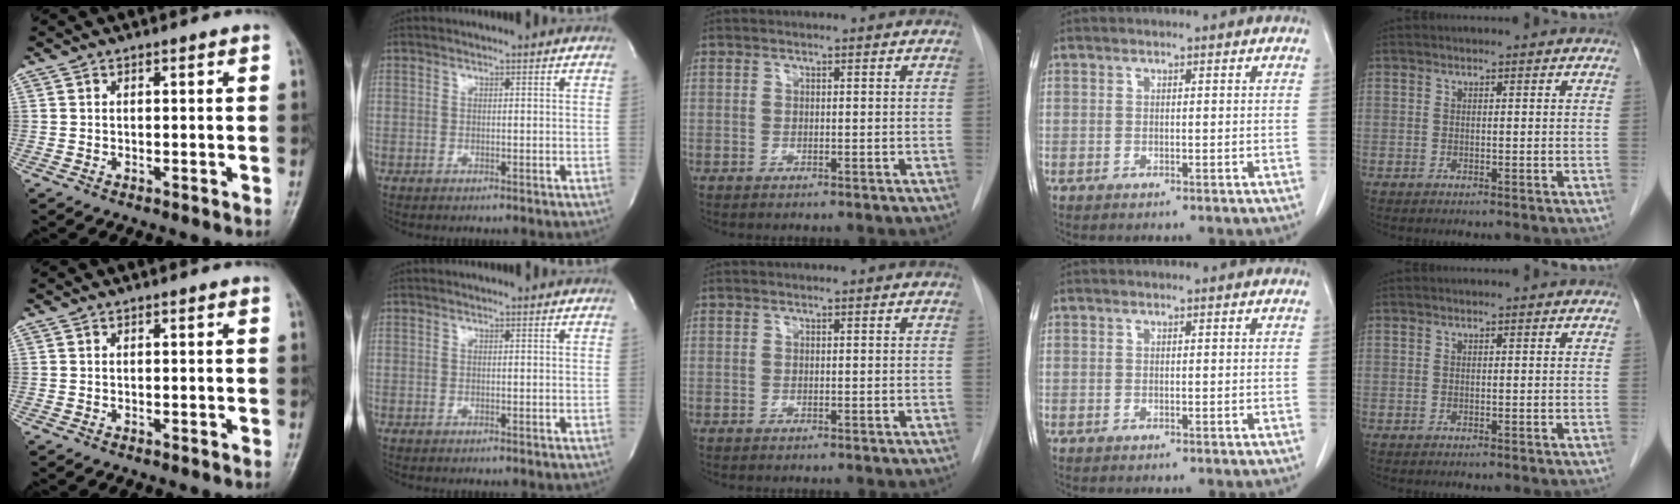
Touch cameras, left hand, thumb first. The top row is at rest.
{}